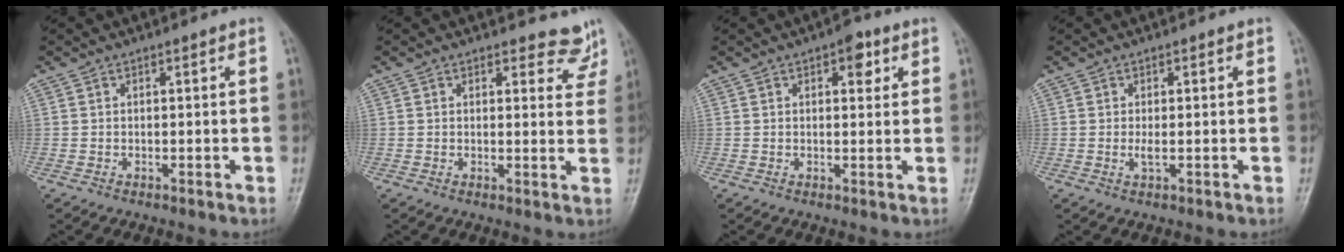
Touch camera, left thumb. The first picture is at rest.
{"total": 4.9, "force": [4.5, 2.0, 0.2], "torque": [0.030, -0.033, 0.035]}
{"total": 4.0, "force": [1.9, 2.1, 2.8], "torque": [-0.021, -0.002, 0.020]}
{"total": 1.4, "force": [-0.2, 0.3, 1.3], "torque": [-0.029, -0.004, -0.003]}